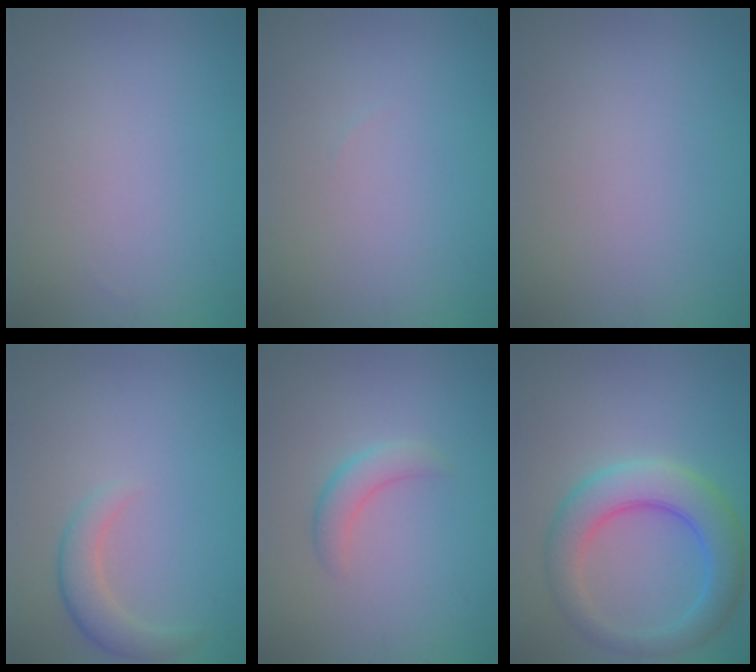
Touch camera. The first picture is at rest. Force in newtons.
{"total": 0.0}
{"total": 0.0}
{"total": 2.5, "press": 2.5, "slide": 0.3}
{"total": 2.0, "press": 1.9, "slide": 0.2}
{"total": 5.9, "press": 5.9, "slide": 0.1}